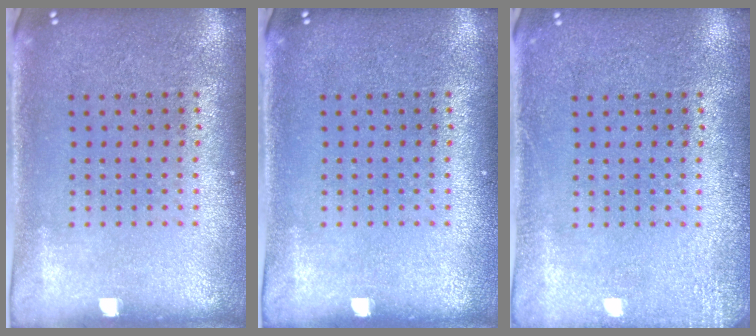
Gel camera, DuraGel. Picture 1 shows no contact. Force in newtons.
{"total": 0.0}
{"total": 1.7, "press": 1.7, "slide": 0.3}